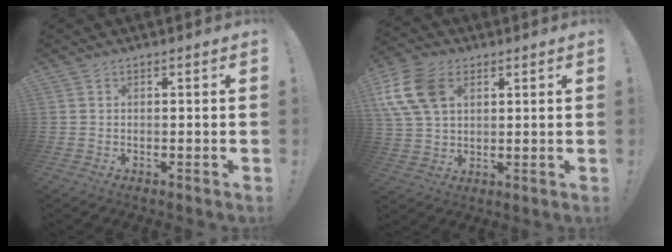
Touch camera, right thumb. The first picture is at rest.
{"total": 14.3, "force": [4.7, 9.9, 9.2], "torque": [-0.198, -0.006, 0.093]}